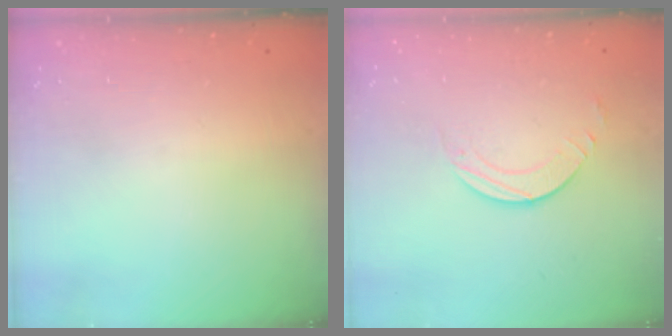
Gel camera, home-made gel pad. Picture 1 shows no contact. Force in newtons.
{"total": 2.7, "press": 2.7, "slide": 0.2}